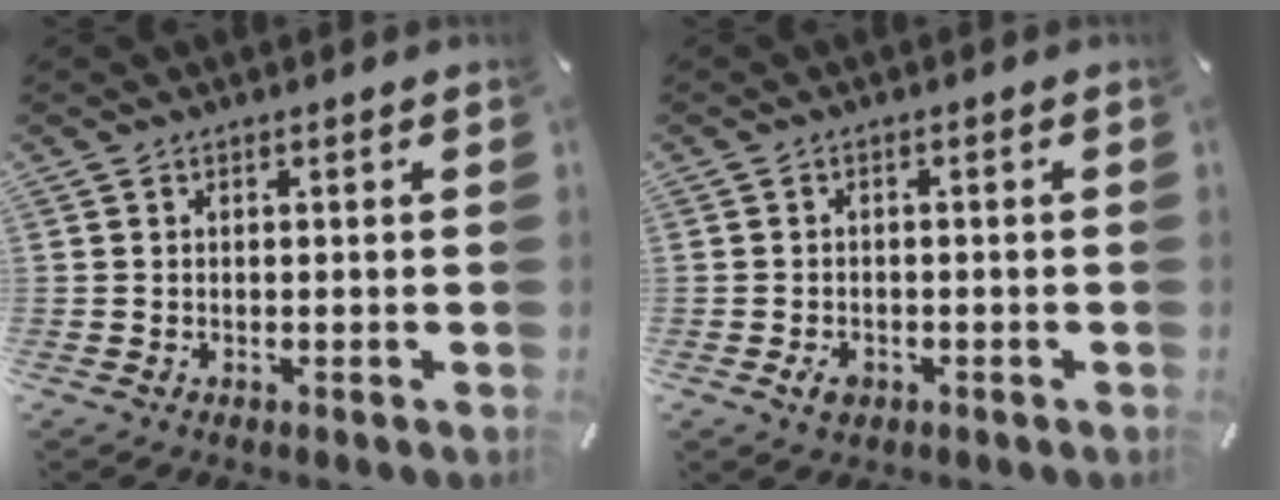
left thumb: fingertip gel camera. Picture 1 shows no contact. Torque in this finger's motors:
{"motor_torque": [0.11, 1.38, 0.10, 0.14, 0.06]}